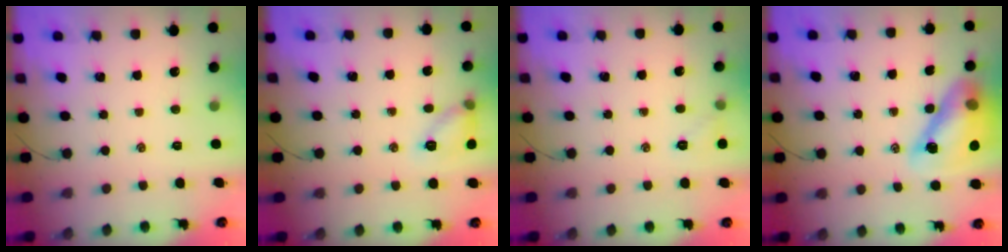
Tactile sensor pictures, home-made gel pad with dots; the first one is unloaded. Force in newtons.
{"total": 9.3, "press": 9.3, "slide": 0.3}
{"total": 5.0, "press": 4.8, "slide": 1.5}
{"total": 16.6, "press": 16.0, "slide": 4.5}